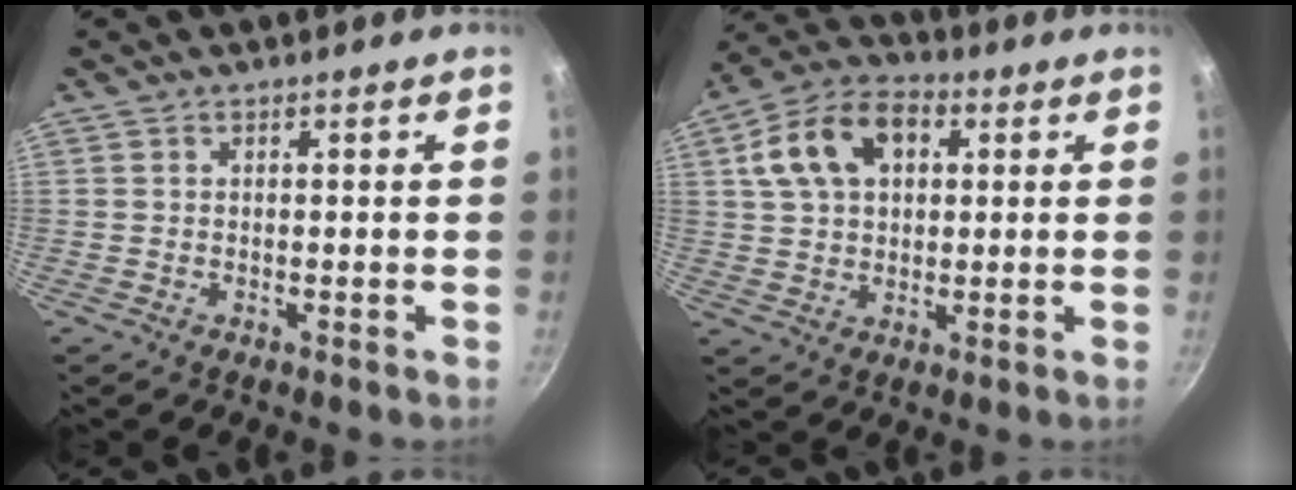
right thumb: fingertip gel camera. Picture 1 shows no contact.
{"total": 13.0, "force": [3.7, 8.9, 8.8], "torque": [-0.144, 0.017, 0.050]}